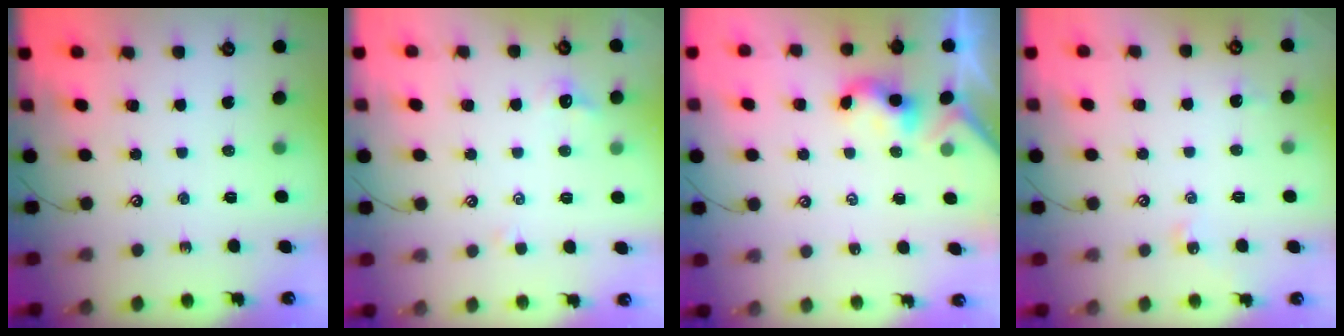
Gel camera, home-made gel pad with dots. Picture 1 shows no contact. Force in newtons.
{"total": 1.2, "press": 0.9, "slide": 0.8}
{"total": 2.2, "press": 2.2, "slide": 0.2}
{"total": 2.0, "press": 1.9, "slide": 0.5}